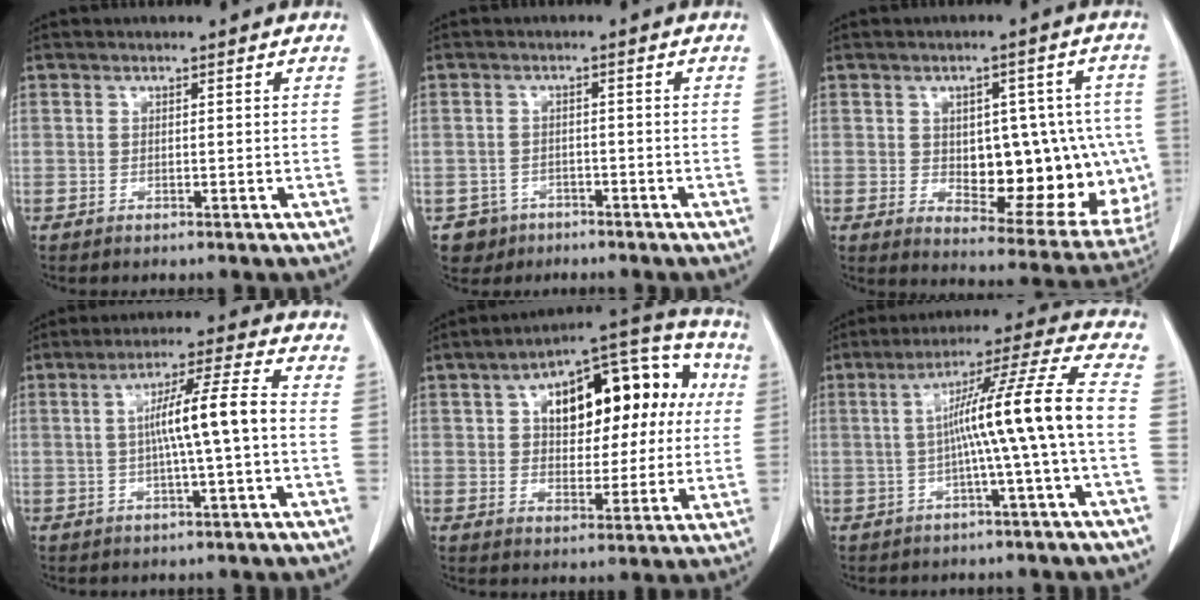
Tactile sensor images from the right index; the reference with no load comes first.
{"total": 3.7, "force": [-2.3, 3.0, -0.3], "torque": [0.006, 0.009, -0.036]}
{"total": 18.4, "force": [-1.4, 8.9, 16.0], "torque": [-0.166, 0.021, 0.015]}
{"total": 8.3, "force": [-0.4, -0.4, 8.3], "torque": [-0.143, 0.016, -0.008]}
{"total": 19.9, "force": [4.3, 10.2, 16.6], "torque": [-0.248, 0.058, 0.065]}
{"total": 12.7, "force": [-1.5, -1.9, 12.5], "torque": [-0.198, 0.023, -0.025]}